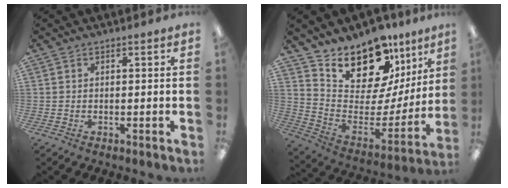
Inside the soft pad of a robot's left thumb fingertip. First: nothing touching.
{"total": 17.8, "force": [15.3, 7.2, 5.8], "torque": [-0.108, -0.133, 0.271]}